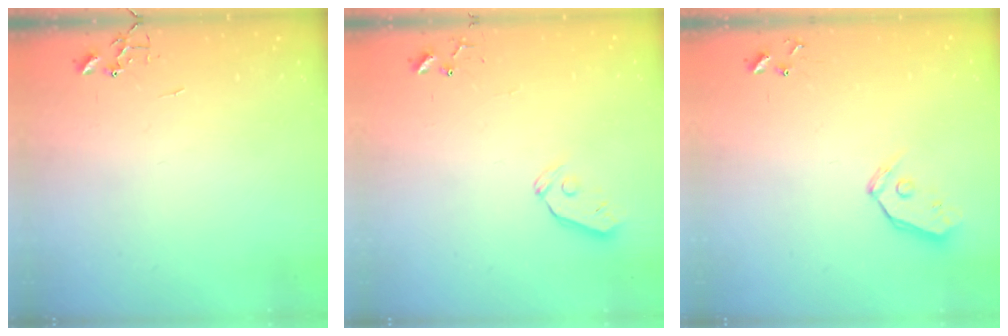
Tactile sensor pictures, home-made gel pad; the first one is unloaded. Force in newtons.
{"total": 5.6, "press": 5.6, "slide": 0.7}
{"total": 6.9, "press": 6.9, "slide": 0.7}